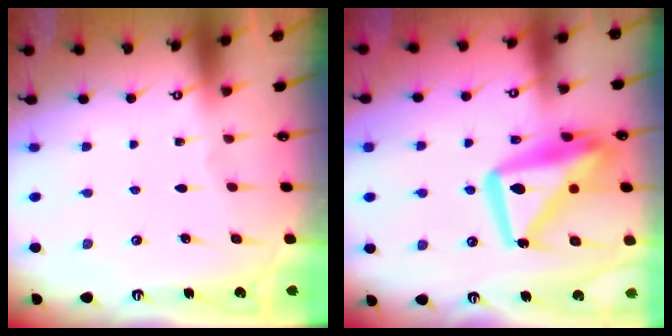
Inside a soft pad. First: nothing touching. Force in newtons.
{"total": 19.0, "press": 18.9, "slide": 2.4}